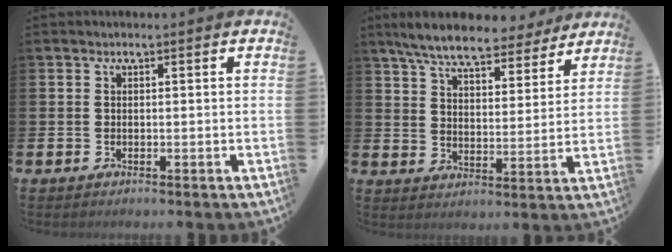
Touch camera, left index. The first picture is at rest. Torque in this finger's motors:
{"motor_torque": [1.10, -1.04, 1.06, 0.21]}